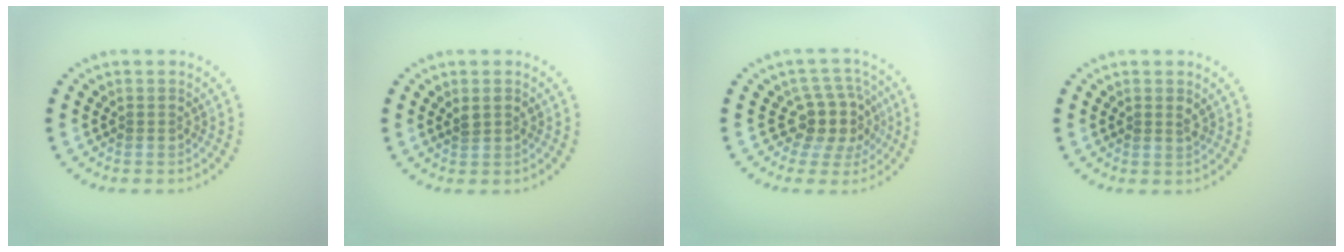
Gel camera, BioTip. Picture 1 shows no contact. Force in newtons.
{"total": 1.1, "press": 1.1, "slide": 0.3}
{"total": 4.0, "press": 3.1, "slide": 2.5}
{"total": 0.8, "press": 0.8, "slide": 0.1}